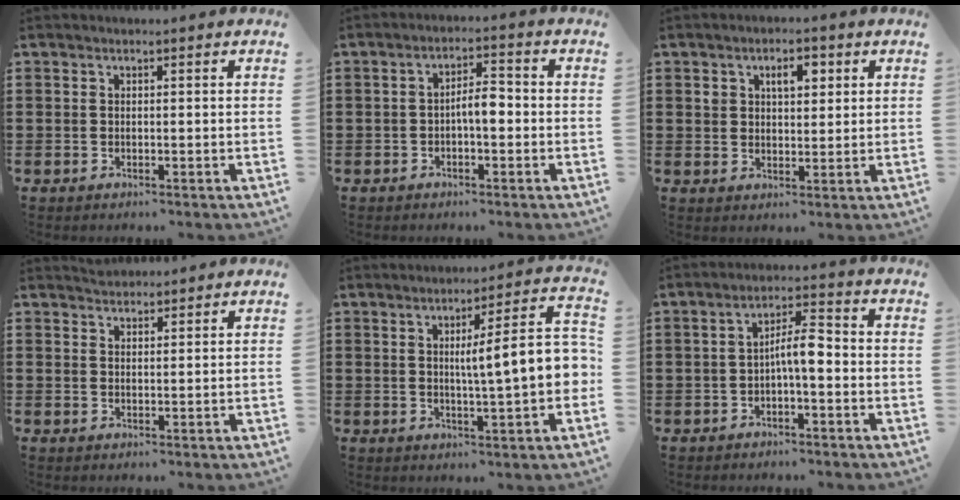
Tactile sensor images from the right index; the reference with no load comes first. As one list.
[{"total": 4.0, "force": [-0.8, 1.4, 3.6], "torque": [-0.067, 0.009, -0.017]}, {"total": 4.1, "force": [1.6, 2.4, 2.8], "torque": [-0.041, 0.004, 0.019]}, {"total": 1.5, "force": [1.5, 0.3, -0.4], "torque": [0.004, 0.003, 0.030]}, {"total": 9.7, "force": [0.4, 1.2, 9.7], "torque": [-0.148, -0.008, -0.003]}, {"total": 5.1, "force": [-1.1, 1.4, 4.8], "torque": [-0.088, 0.013, -0.023]}]